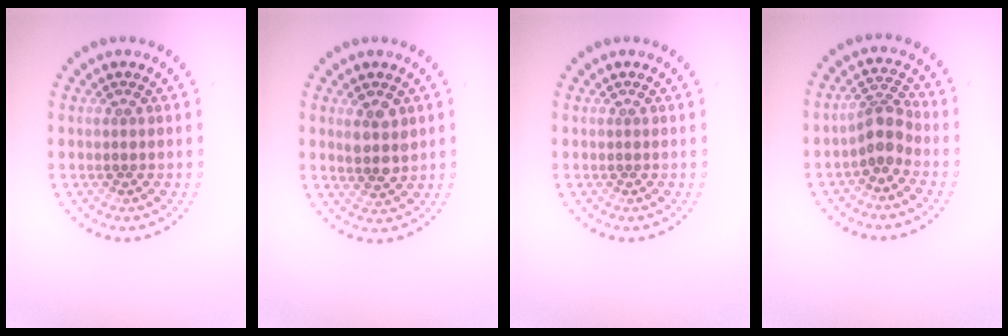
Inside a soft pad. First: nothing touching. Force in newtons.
{"total": 2.7, "press": 2.5, "slide": 1.0}
{"total": 0.0}
{"total": 2.7, "press": 2.1, "slide": 1.8}